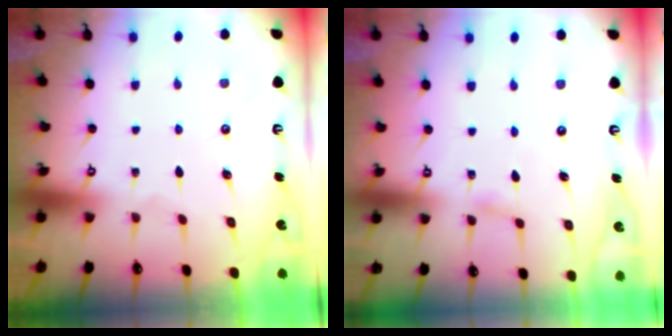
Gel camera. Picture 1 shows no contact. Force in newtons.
{"total": 2.8, "press": 2.8, "slide": 0.3}